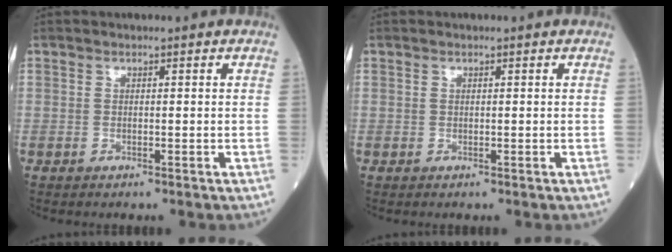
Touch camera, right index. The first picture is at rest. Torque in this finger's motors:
{"motor_torque": [0.07, 0.11, -0.08, 0.00]}